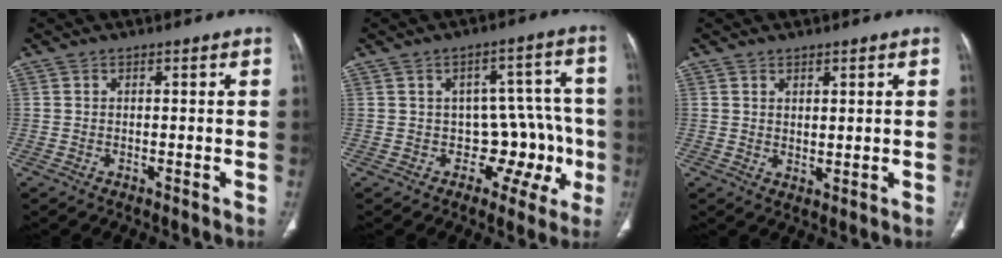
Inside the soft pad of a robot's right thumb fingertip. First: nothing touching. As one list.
[{"total": 10.3, "force": [-2.6, 7.5, 6.6], "torque": [-0.020, 0.042, -0.030]}, {"total": 1.9, "force": [1.2, 0.9, 1.2], "torque": [-0.017, -0.013, 0.027]}]